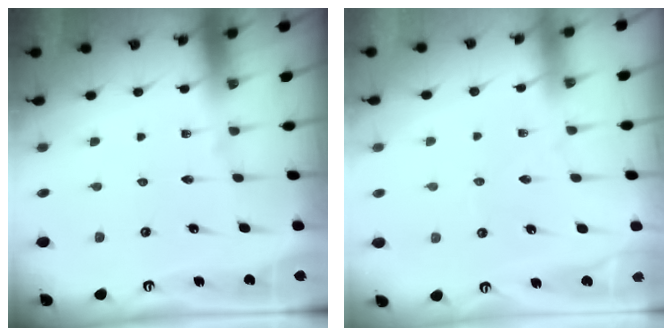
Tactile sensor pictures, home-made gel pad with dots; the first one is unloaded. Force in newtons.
{"total": 2.6, "press": 2.5, "slide": 0.5}